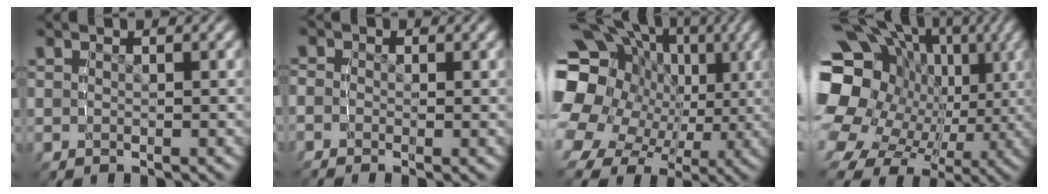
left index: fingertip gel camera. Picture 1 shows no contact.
{"total": 1.1, "force": [-0.4, 1.0, 0.3], "torque": [-0.002, 0.006, -0.022]}
{"total": 15.4, "force": [0.3, 12.9, 8.4], "torque": [-0.171, -0.039, 0.000]}
{"total": 17.3, "force": [-0.4, 14.4, 9.6], "torque": [-0.192, -0.056, -0.002]}